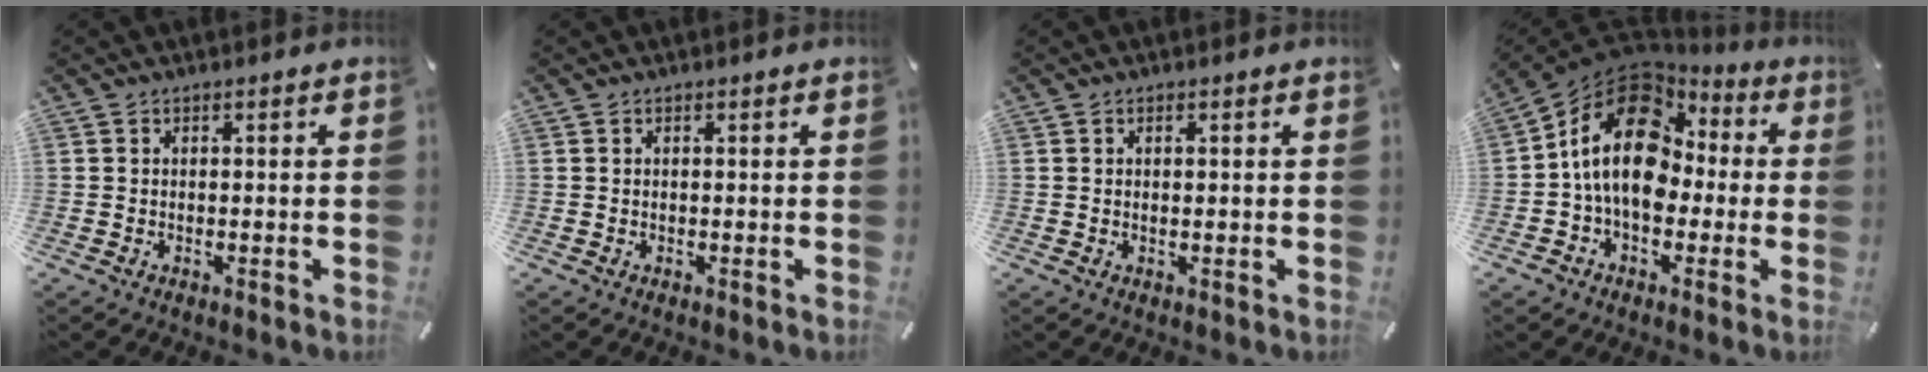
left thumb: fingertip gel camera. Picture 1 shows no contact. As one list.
[{"total": 0.0}, {"total": 0.8, "force": [0.2, 0.2, 0.8], "torque": [-0.014, 0.000, 0.004]}, {"total": 17.4, "force": [1.3, 12.8, 11.7], "torque": [-0.229, 0.004, 0.019]}]